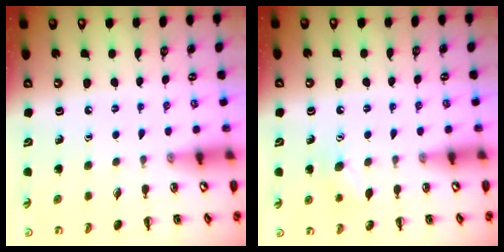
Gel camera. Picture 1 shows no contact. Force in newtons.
{"total": 7.5, "press": 7.3, "slide": 1.6}